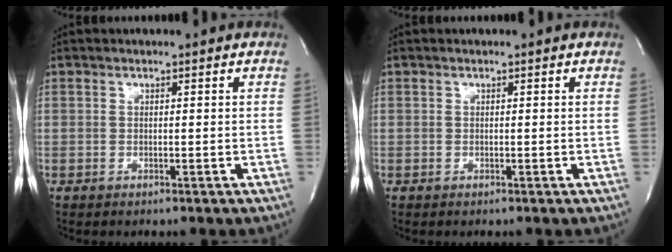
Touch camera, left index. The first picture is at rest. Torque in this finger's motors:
{"motor_torque": [0.13, 0.05, 0.01, 0.00]}